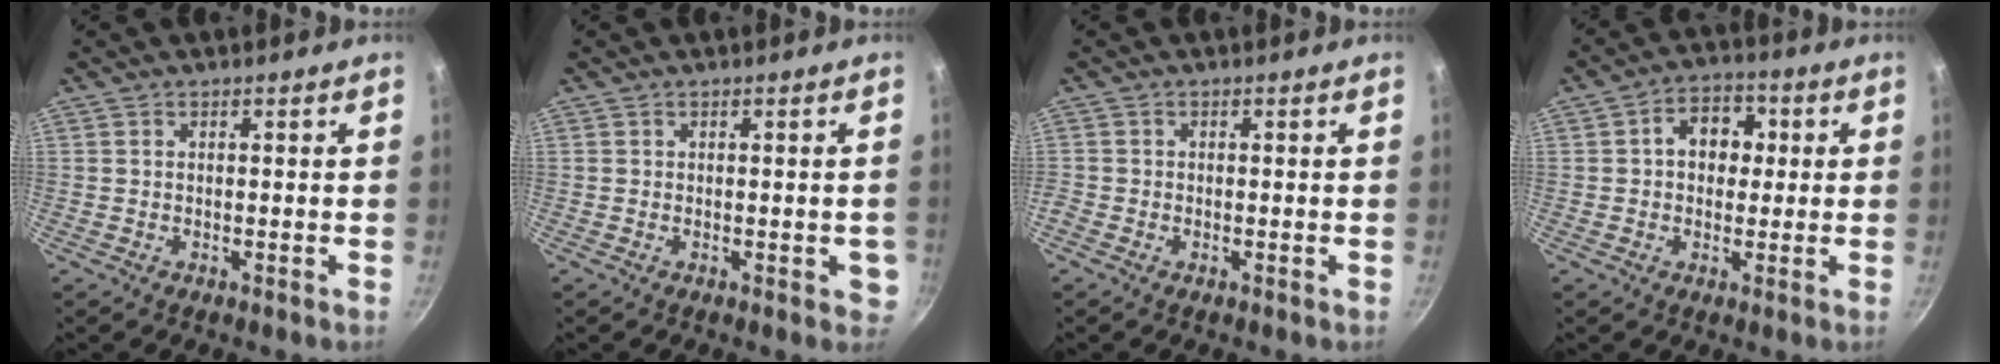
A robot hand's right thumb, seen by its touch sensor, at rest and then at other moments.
{"total": 2.8, "force": [-0.5, 1.3, 2.4], "torque": [-0.014, 0.000, -0.007]}
{"total": 0.9, "force": [-0.5, 0.5, 0.5], "torque": [-0.014, 0.002, -0.013]}
{"total": 7.9, "force": [1.1, 6.1, 4.9], "torque": [-0.035, 0.011, 0.007]}